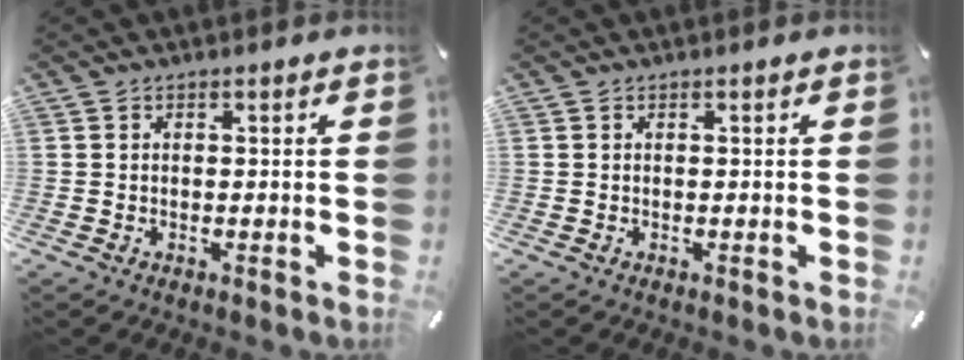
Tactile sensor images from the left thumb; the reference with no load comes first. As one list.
[{"total": 0.0}]